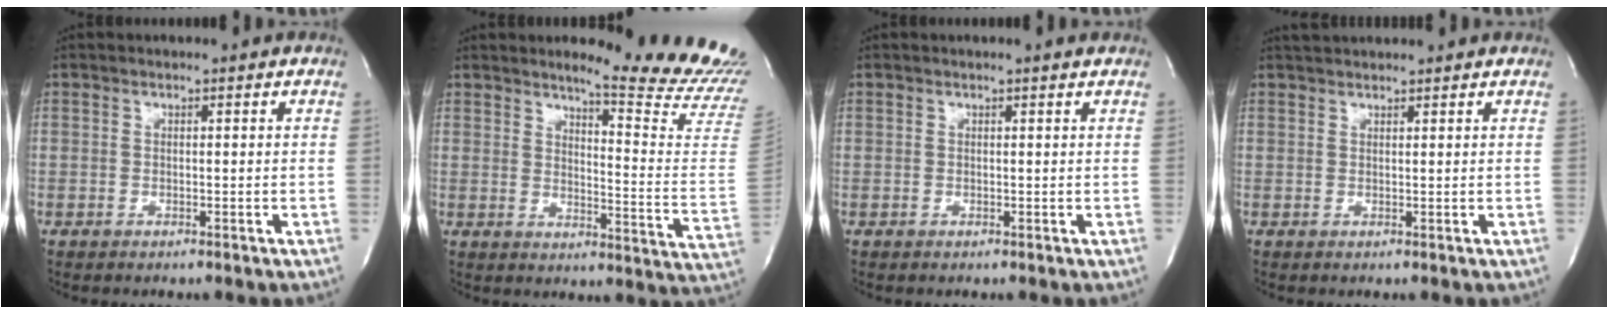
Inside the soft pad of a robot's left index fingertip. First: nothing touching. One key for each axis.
{"total": 16.8, "fx": 15.8, "fy": -2.0, "fz": 5.4, "tx": -0.083, "ty": -0.153, "tz": 0.177}
{"total": 0.8, "fx": 0.7, "fy": -0.2, "fz": 0.4, "tx": -0.016, "ty": -0.002, "tz": 0.011}
{"total": 3.3, "fx": 3.2, "fy": 0.3, "fz": 0.9, "tx": -0.014, "ty": 0.030, "tz": 0.054}